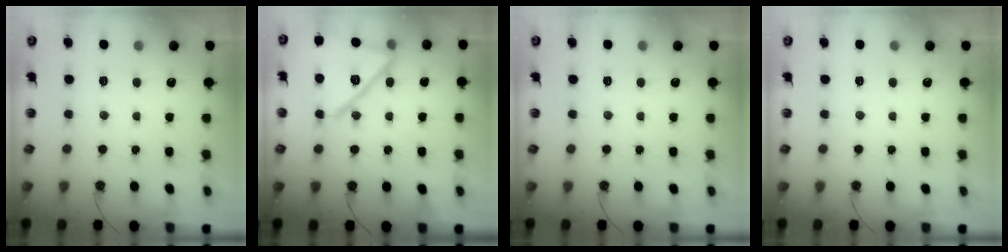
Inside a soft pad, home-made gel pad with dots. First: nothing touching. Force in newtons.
{"total": 17.0, "press": 17.0, "slide": 0.5}
{"total": 0.0}
{"total": 0.0}